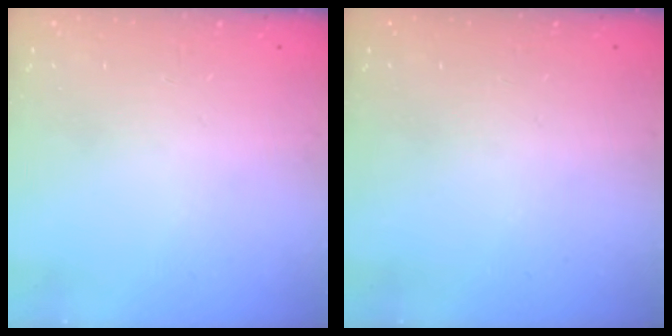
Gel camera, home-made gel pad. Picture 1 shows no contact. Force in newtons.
{"total": 0.0}